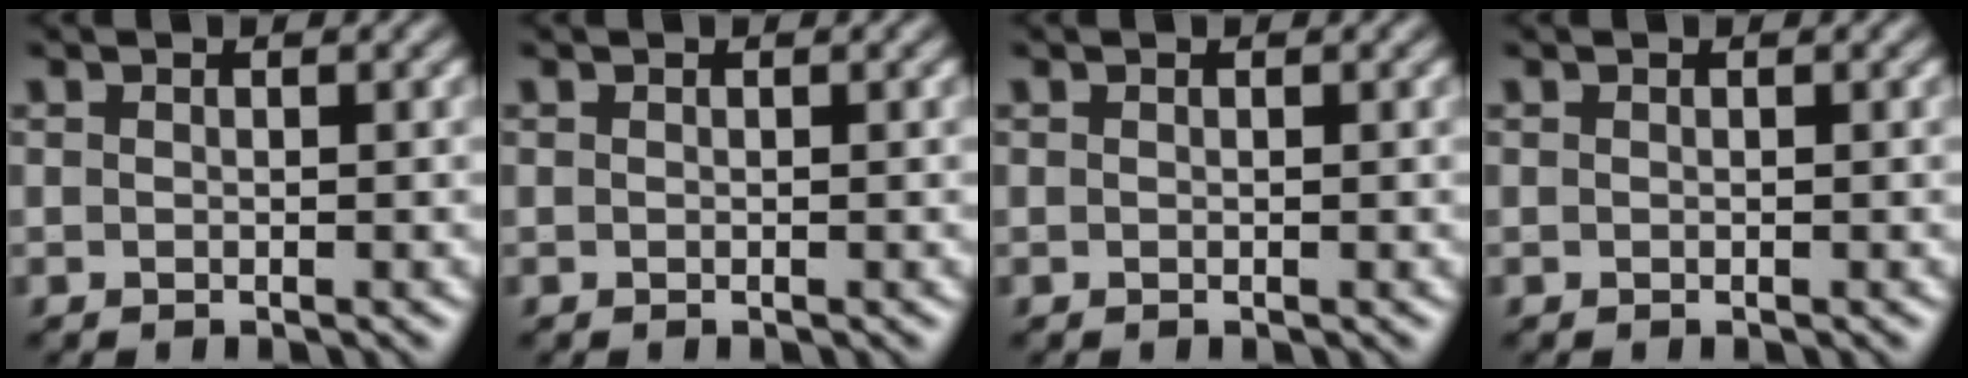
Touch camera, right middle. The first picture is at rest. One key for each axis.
{"total": 0.0}
{"total": 0.0}
{"total": 0.0}